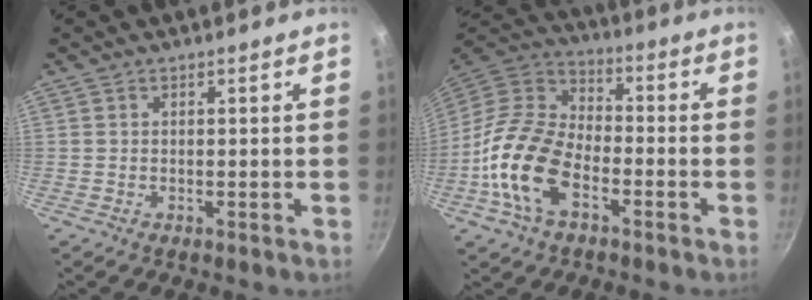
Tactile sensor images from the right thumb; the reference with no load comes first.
{"total": 17.0, "force": [-6.3, 10.0, 12.3], "torque": [-0.220, 0.041, -0.138]}